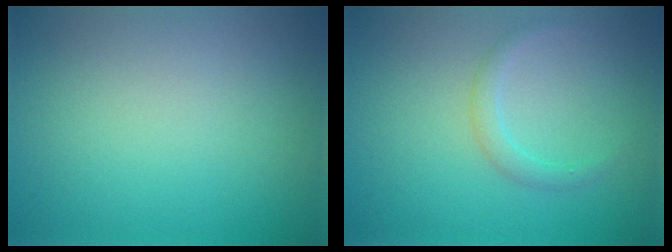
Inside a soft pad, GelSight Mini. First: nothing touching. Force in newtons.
{"total": 1.4, "press": 1.4, "slide": 0.1}